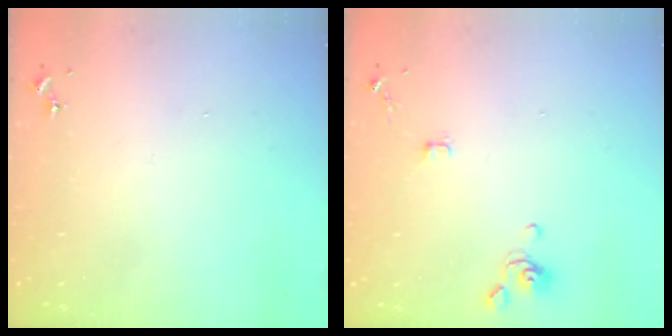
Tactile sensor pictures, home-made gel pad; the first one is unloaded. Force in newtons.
{"total": 4.1, "press": 4.0, "slide": 0.7}